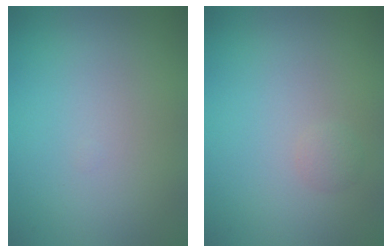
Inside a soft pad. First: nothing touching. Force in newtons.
{"total": 0.8, "press": 0.8, "slide": 0.1}